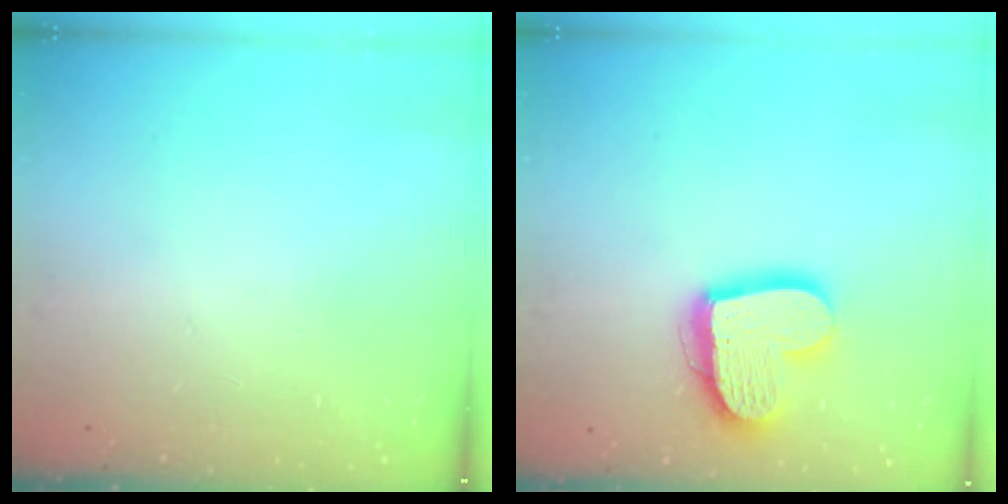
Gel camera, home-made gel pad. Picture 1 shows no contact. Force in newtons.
{"total": 16.9, "press": 16.8, "slide": 1.6}